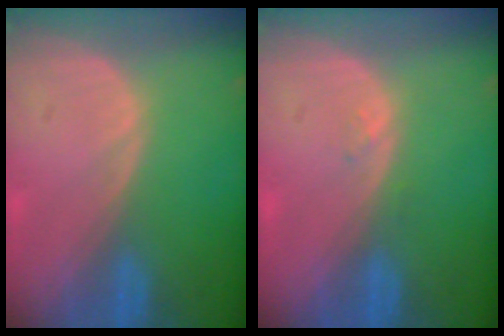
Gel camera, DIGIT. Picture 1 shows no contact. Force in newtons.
{"total": 0.9, "press": 0.8, "slide": 0.4}